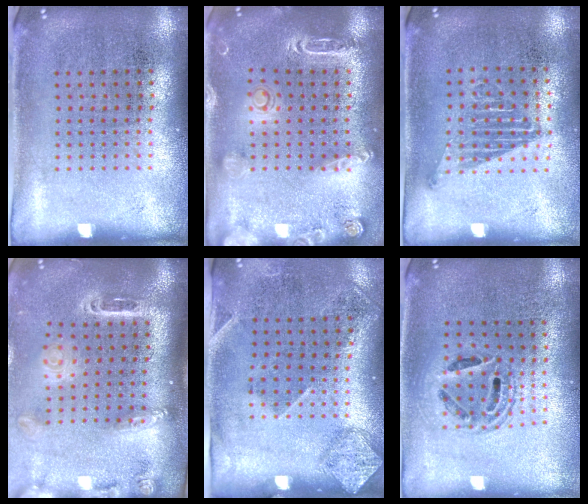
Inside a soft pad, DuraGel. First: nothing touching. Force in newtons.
{"total": 2.0, "press": 1.9, "slide": 0.5}
{"total": 1.1, "press": 1.0, "slide": 0.6}
{"total": 2.7, "press": 1.9, "slide": 1.8}
{"total": 1.7, "press": 1.1, "slide": 1.3}
{"total": 1.5, "press": 1.3, "slide": 0.7}